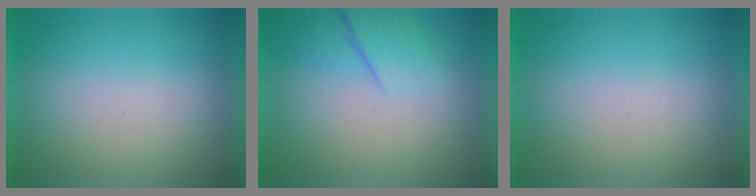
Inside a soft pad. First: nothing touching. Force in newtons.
{"total": 2.2}
{"total": 0.0}